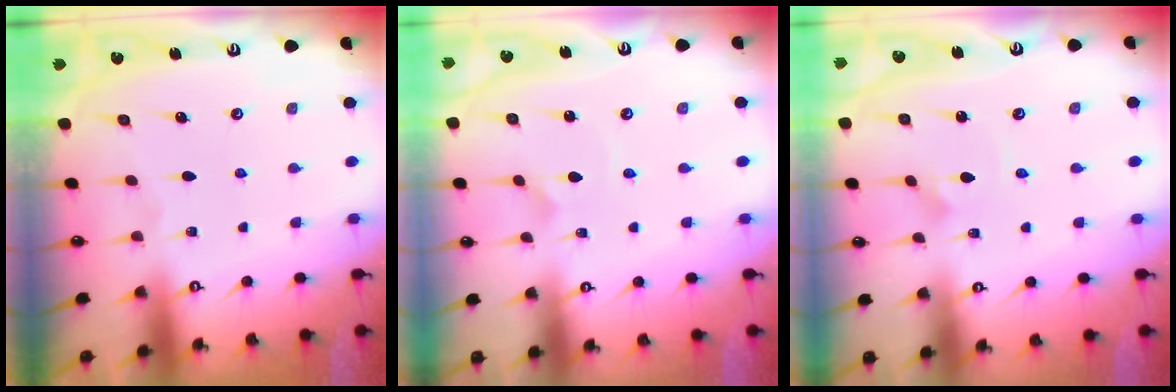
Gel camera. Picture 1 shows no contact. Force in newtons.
{"total": 1.0, "press": 1.0, "slide": 0.0}
{"total": 1.5, "press": 1.5, "slide": 0.1}